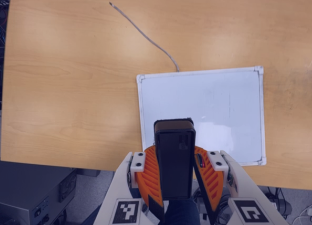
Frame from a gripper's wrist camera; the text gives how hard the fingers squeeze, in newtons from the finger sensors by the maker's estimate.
{"total": 9.9, "left": 10.1, "right": 9.6}